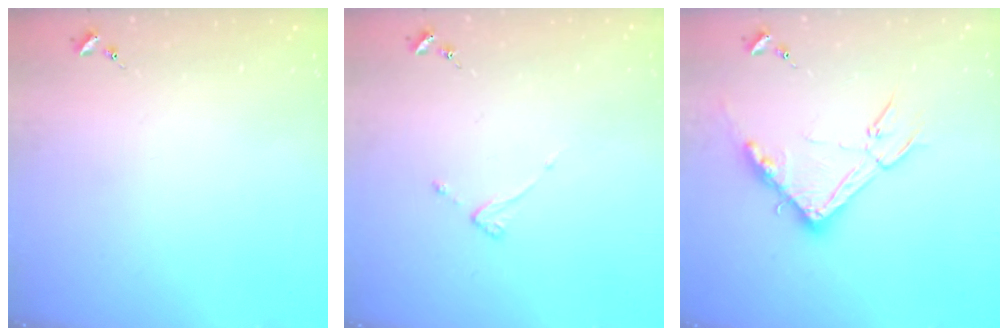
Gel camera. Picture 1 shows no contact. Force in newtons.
{"total": 3.5, "press": 3.5, "slide": 0.3}
{"total": 16.1, "press": 16.1, "slide": 0.6}